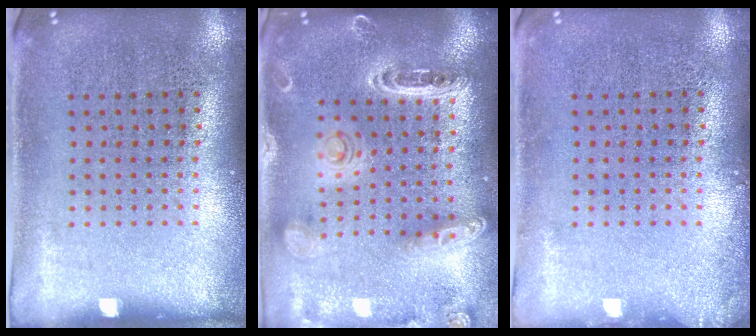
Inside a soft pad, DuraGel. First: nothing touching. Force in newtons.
{"total": 1.7, "press": 1.7, "slide": 0.3}
{"total": 0.9, "press": 0.9, "slide": 0.1}